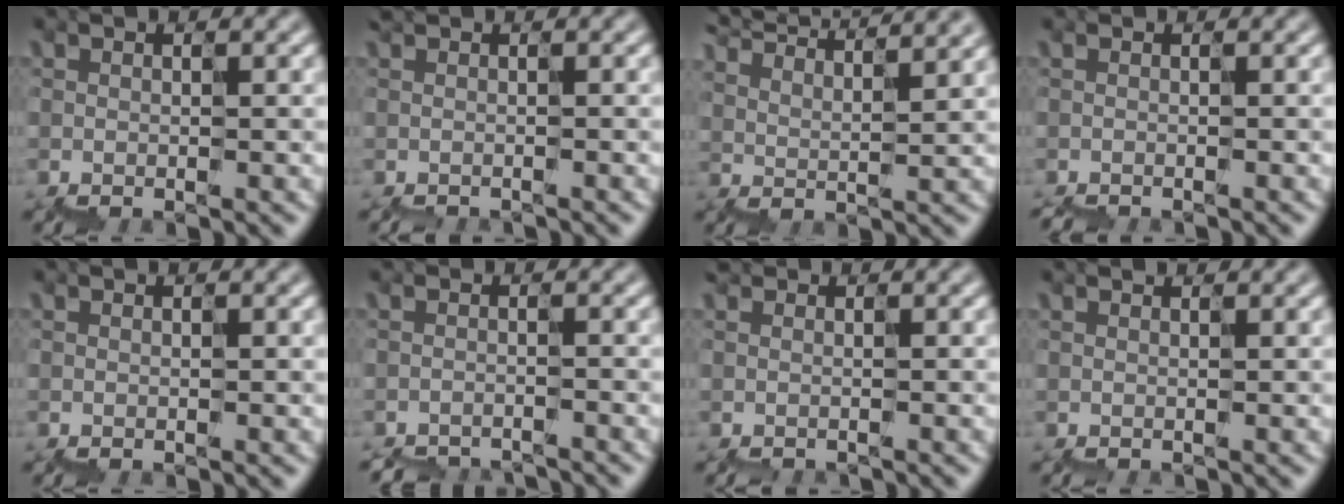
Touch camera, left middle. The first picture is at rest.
{"total": 0.8, "force": [-0.8, 0.0, -0.1], "torque": [0.011, -0.006, -0.008]}
{"total": 8.7, "force": [8.1, 1.1, 2.7], "torque": [-0.067, 0.032, 0.097]}
{"total": 1.0, "force": [-1.0, 0.1, -0.2], "torque": [0.014, -0.008, -0.009]}
{"total": 0.0}
{"total": 3.6, "force": [-3.4, -0.5, -1.1], "torque": [0.000, -0.018, -0.045]}
{"total": 0.7, "force": [-0.5, -0.1, -0.5], "torque": [0.011, -0.005, -0.004]}
{"total": 0.8, "force": [0.5, 0.5, 0.4], "torque": [0.008, 0.014, -0.001]}